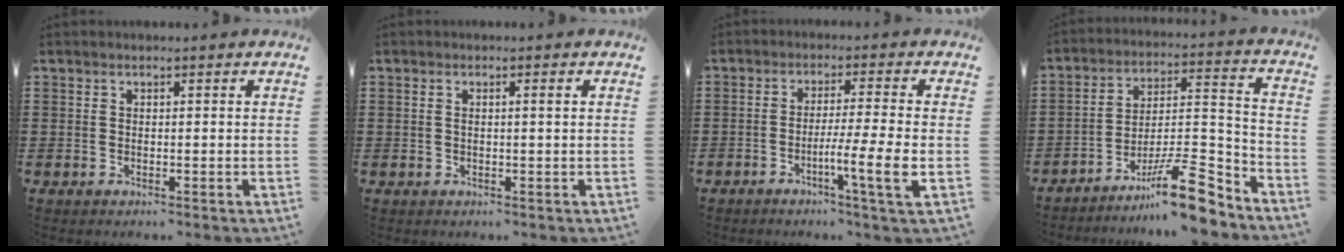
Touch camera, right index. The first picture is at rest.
{"total": 1.1, "force": [0.2, 0.1, 1.0], "torque": [-0.020, 0.002, 0.002]}
{"total": 6.8, "force": [-2.3, -0.5, 6.3], "torque": [-0.104, -0.014, -0.040]}
{"total": 13.9, "force": [-10.3, 3.0, 8.9], "torque": [-0.122, 0.044, -0.180]}